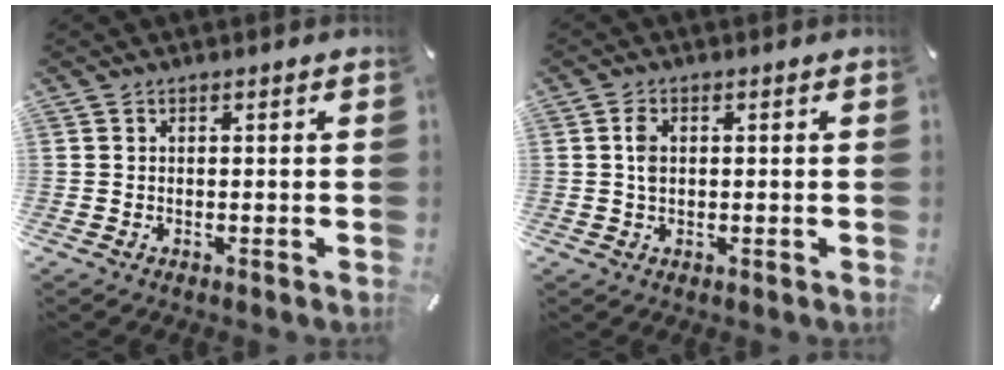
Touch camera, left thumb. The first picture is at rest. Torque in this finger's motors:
{"motor_torque": [0.63, 0.86, 0.24, -0.30, 0.00]}